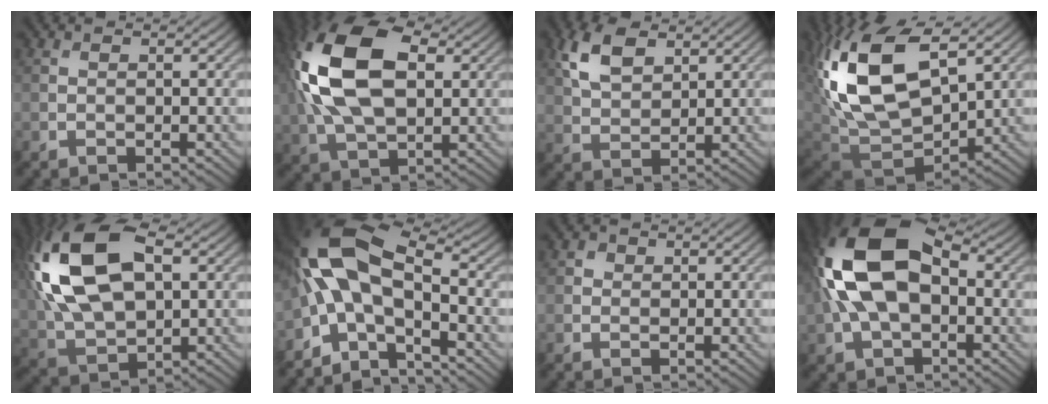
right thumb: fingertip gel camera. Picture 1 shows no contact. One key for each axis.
{"total": 16.2, "fx": 3.5, "fy": 9.5, "fz": 12.7, "tx": -0.301, "ty": 0.019, "tz": 0.066}
{"total": 6.8, "fx": 3.5, "fy": 3.7, "fz": 4.5, "tx": -0.105, "ty": 0.005, "tz": 0.069}
{"total": 16.5, "fx": 5.2, "fy": 9.0, "fz": 12.8, "tx": -0.292, "ty": 0.007, "tz": 0.106}
{"total": 17.9, "fx": 4.8, "fy": 10.5, "fz": 13.6, "tx": -0.312, "ty": 0.017, "tz": 0.090}
{"total": 12.6, "fx": -1.9, "fy": 5.7, "fz": 11.0, "tx": -0.235, "ty": 0.020, "tz": -0.056}
{"total": 1.1, "fx": 0.4, "fy": 1.0, "fz": 0.3, "tx": -0.003, "ty": -0.001, "tz": 0.002}
{"total": 16.1, "fx": 1.4, "fy": 9.4, "fz": 13.0, "tx": -0.275, "ty": 0.019, "tz": 0.013}